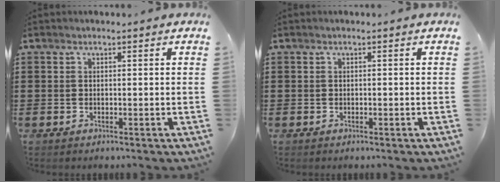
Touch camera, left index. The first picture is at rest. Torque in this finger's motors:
{"motor_torque": [-0.07, 0.05, 0.05, 0.01]}